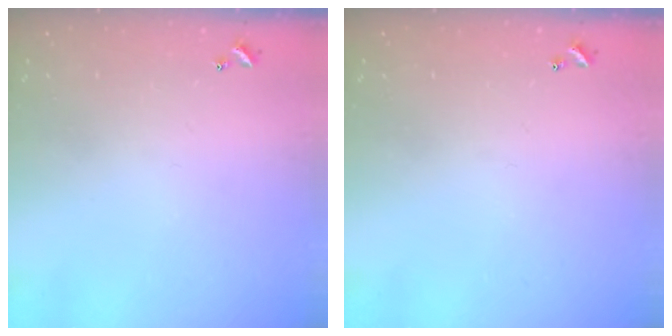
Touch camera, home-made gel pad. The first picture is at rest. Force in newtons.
{"total": 0.0}